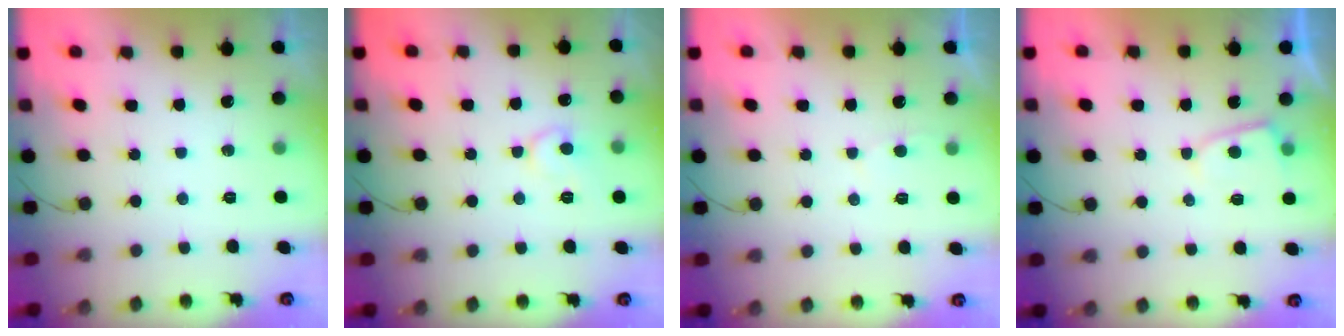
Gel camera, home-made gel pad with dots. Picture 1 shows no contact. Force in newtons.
{"total": 7.4, "press": 7.4, "slide": 0.7}
{"total": 1.9, "press": 1.9, "slide": 0.3}
{"total": 3.0, "press": 2.9, "slide": 0.3}